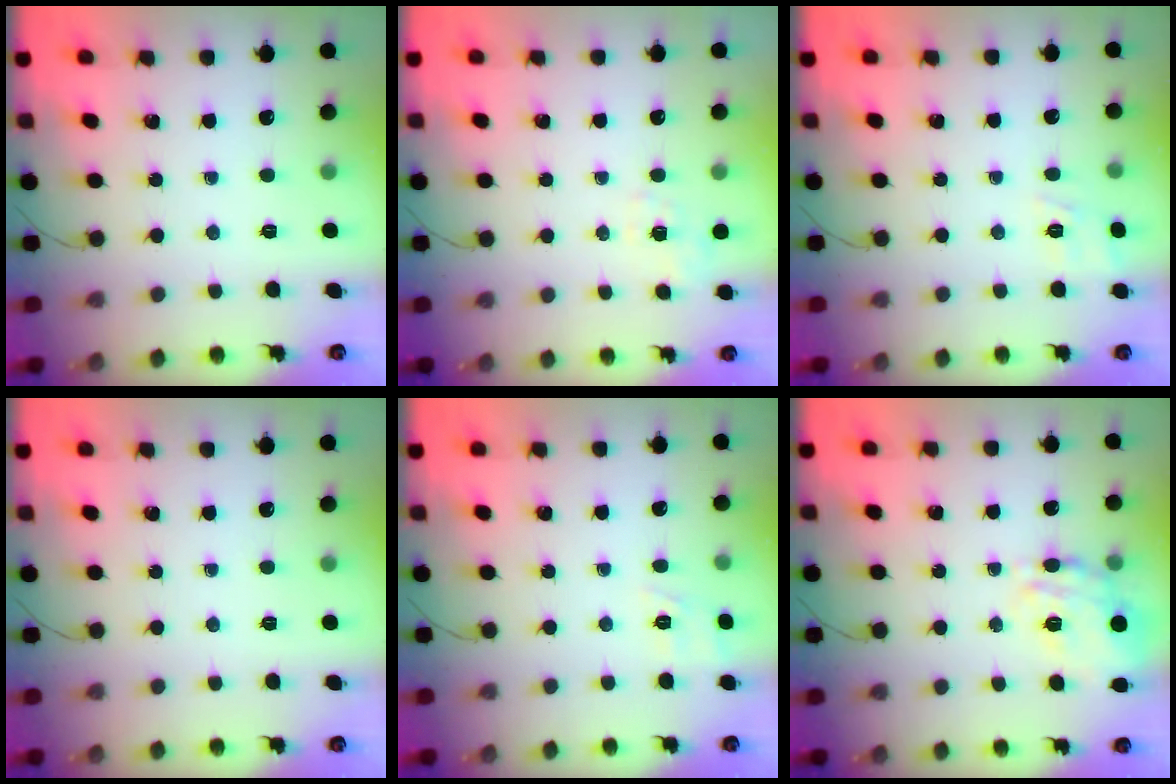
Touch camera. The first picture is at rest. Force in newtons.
{"total": 2.3, "press": 1.6, "slide": 1.6}
{"total": 3.6, "press": 3.2, "slide": 1.7}
{"total": 0.0}
{"total": 2.9, "press": 2.3, "slide": 1.8}
{"total": 18.9, "press": 18.8, "slide": 2.2}